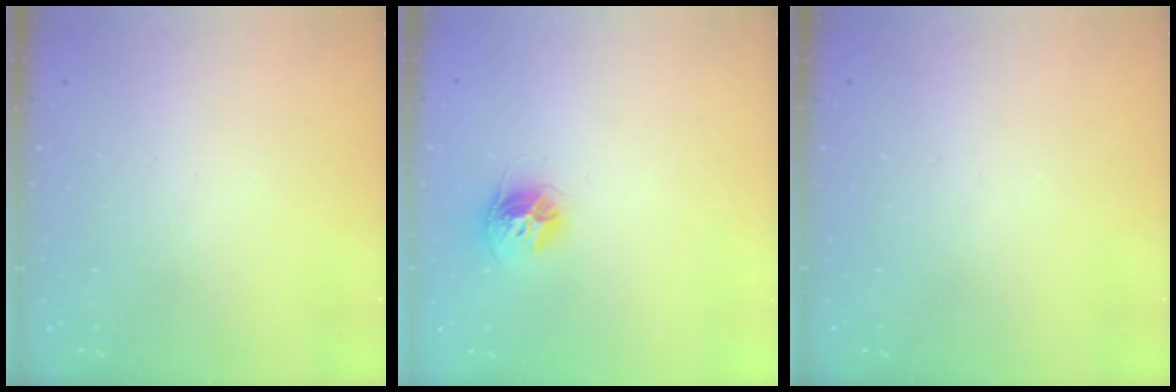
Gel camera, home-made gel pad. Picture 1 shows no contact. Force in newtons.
{"total": 10.5, "press": 10.4, "slide": 0.8}
{"total": 0.0}